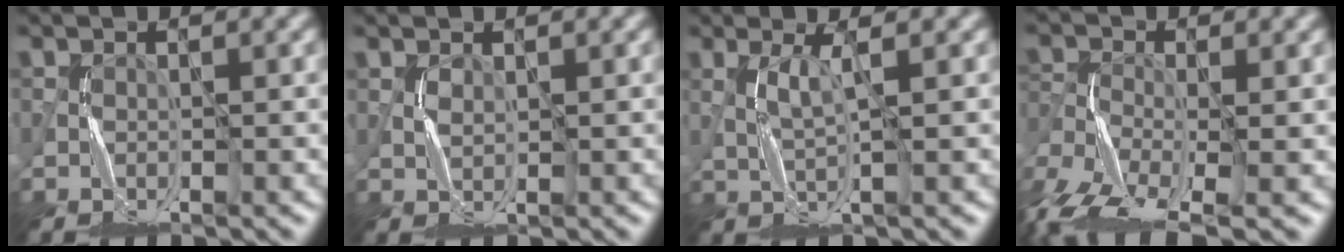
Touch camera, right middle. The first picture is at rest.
{"total": 0.9, "force": [0.5, 0.5, 0.5], "torque": [-0.013, -0.002, 0.014]}
{"total": 1.7, "force": [0.3, 0.0, 1.7], "torque": [-0.041, -0.003, 0.012]}
{"total": 9.0, "force": [-6.5, 3.4, 5.1], "torque": [-0.106, -0.017, -0.131]}